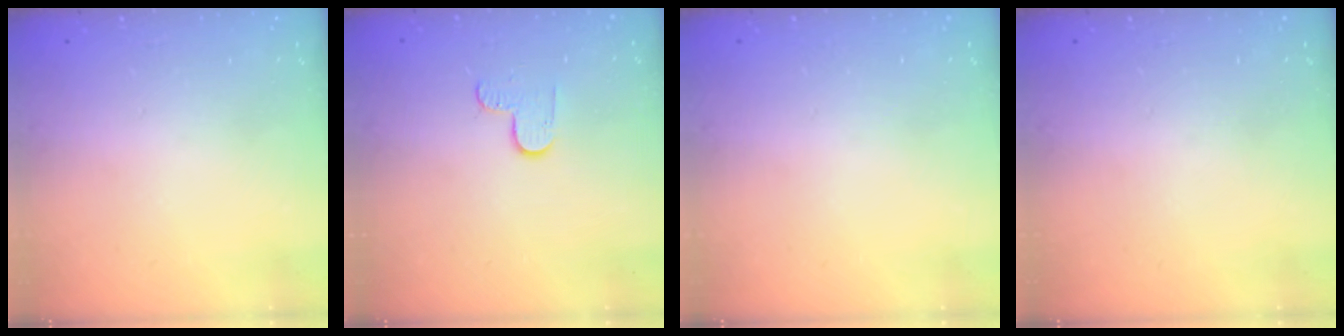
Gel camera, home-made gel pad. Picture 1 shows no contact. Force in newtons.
{"total": 4.7, "press": 4.7, "slide": 0.4}
{"total": 0.0}
{"total": 0.0}